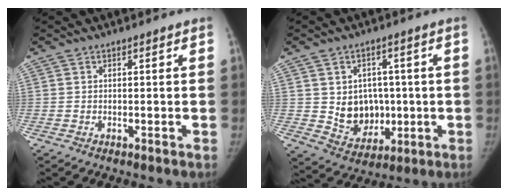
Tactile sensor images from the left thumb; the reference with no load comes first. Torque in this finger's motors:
{"motor_torque": [-0.01, 0.00, 0.03, 0.04, 0.01]}